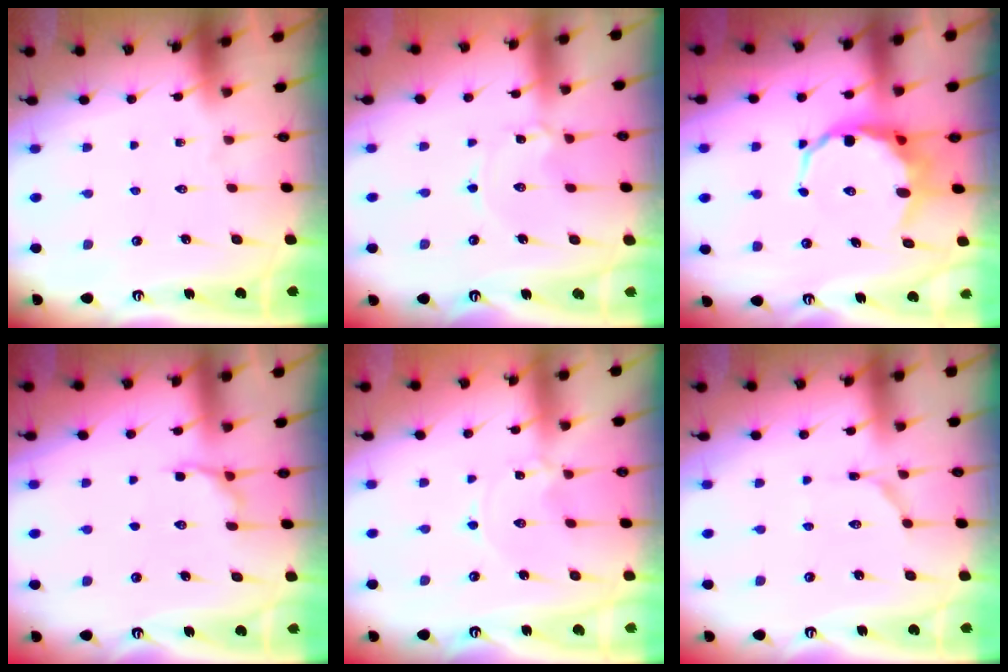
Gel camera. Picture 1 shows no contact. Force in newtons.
{"total": 1.6, "press": 1.6, "slide": 0.1}
{"total": 9.3, "press": 9.0, "slide": 2.4}
{"total": 6.0, "press": 5.5, "slide": 2.4}
{"total": 0.0}
{"total": 4.4, "press": 4.4, "slide": 0.5}